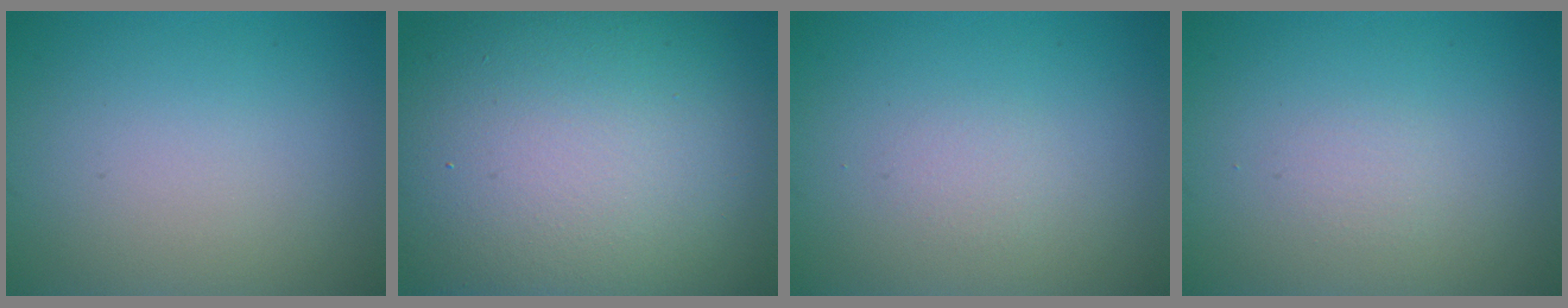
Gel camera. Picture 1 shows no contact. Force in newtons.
{"total": 18.3, "press": 18.3, "slide": 0.7}
{"total": 0.9, "press": 0.9, "slide": 0.1}
{"total": 0.7, "press": 0.7, "slide": 0.1}